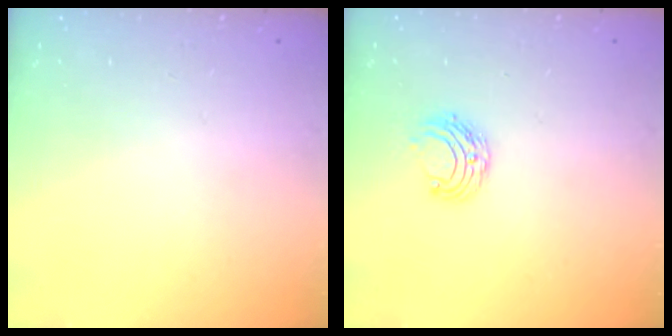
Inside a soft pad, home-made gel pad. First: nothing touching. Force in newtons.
{"total": 6.5, "press": 6.5, "slide": 0.6}